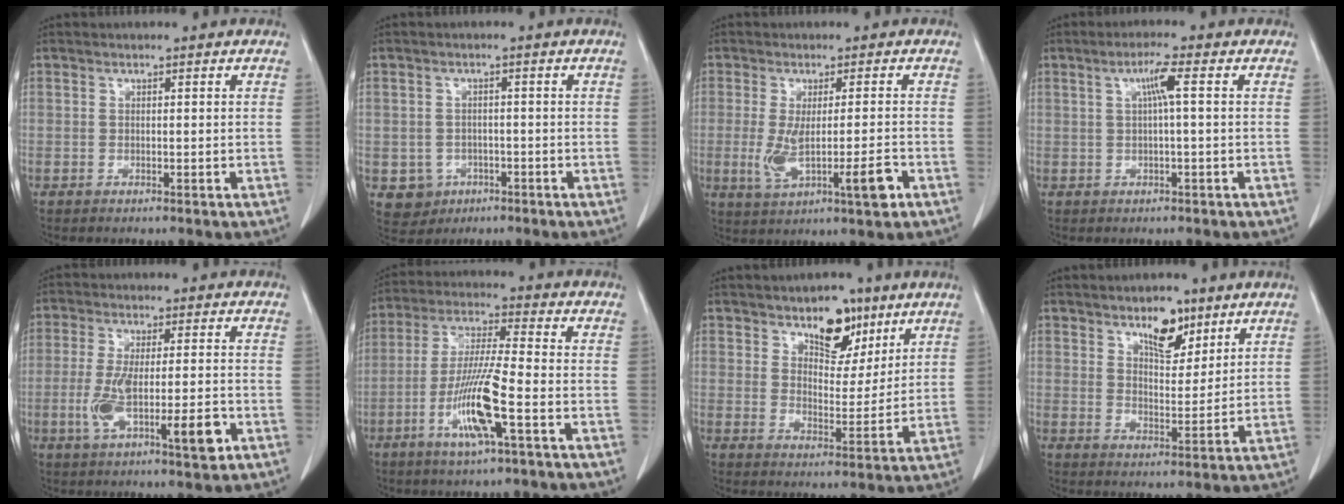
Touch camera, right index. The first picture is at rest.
{"total": 4.5, "force": [-1.6, 4.2, 0.5], "torque": [-0.006, 0.009, -0.016]}
{"total": 8.5, "force": [-2.4, 1.1, 8.1], "torque": [-0.137, -0.011, -0.032]}
{"total": 3.5, "force": [0.7, -0.4, 3.4], "torque": [-0.063, 0.007, 0.014]}
{"total": 11.0, "force": [-3.3, 2.0, 10.3], "torque": [-0.182, -0.005, -0.049]}
{"total": 11.2, "force": [-4.1, 0.2, 10.4], "torque": [-0.207, -0.010, -0.079]}
{"total": 8.4, "force": [5.4, 4.4, 4.7], "torque": [-0.064, -0.001, 0.088]}
{"total": 6.8, "force": [4.5, 3.0, 4.1], "torque": [-0.063, -0.002, 0.077]}